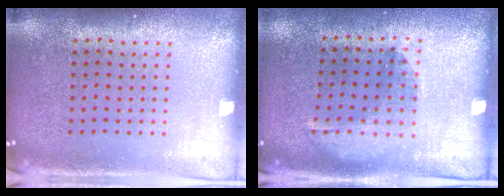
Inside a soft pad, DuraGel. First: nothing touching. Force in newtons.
{"total": 1.3, "press": 0.8, "slide": 1.0}